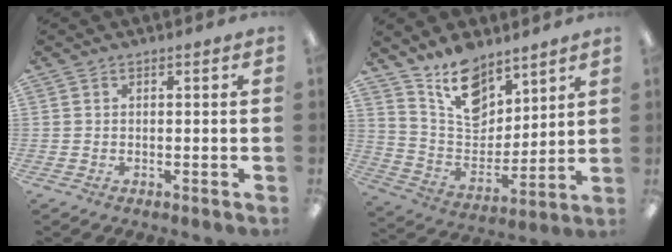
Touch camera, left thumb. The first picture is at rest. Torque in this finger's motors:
{"motor_torque": [0.17, 0.13, 0.36, -0.25, 0.05]}